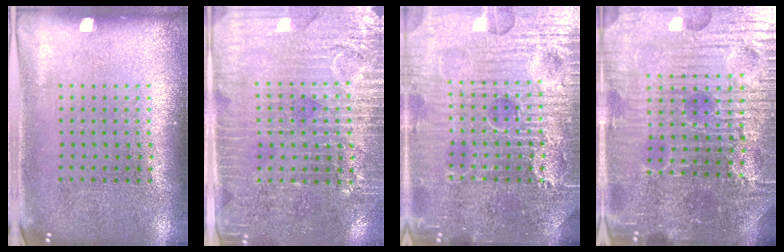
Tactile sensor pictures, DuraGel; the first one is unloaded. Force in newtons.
{"total": 3.6, "press": 3.2, "slide": 1.7}
{"total": 7.8, "press": 7.8, "slide": 0.9}
{"total": 6.2, "press": 5.7, "slide": 2.4}